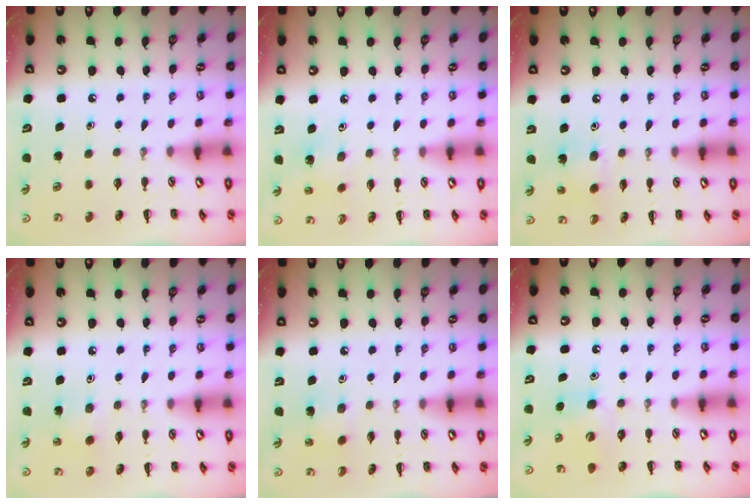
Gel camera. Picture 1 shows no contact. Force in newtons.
{"total": 2.4, "press": 2.2, "slide": 0.8}
{"total": 2.9, "press": 2.8, "slide": 0.5}
{"total": 2.4, "press": 2.2, "slide": 0.8}
{"total": 2.3, "press": 2.1, "slide": 0.8}
{"total": 4.7, "press": 4.6, "slide": 1.1}